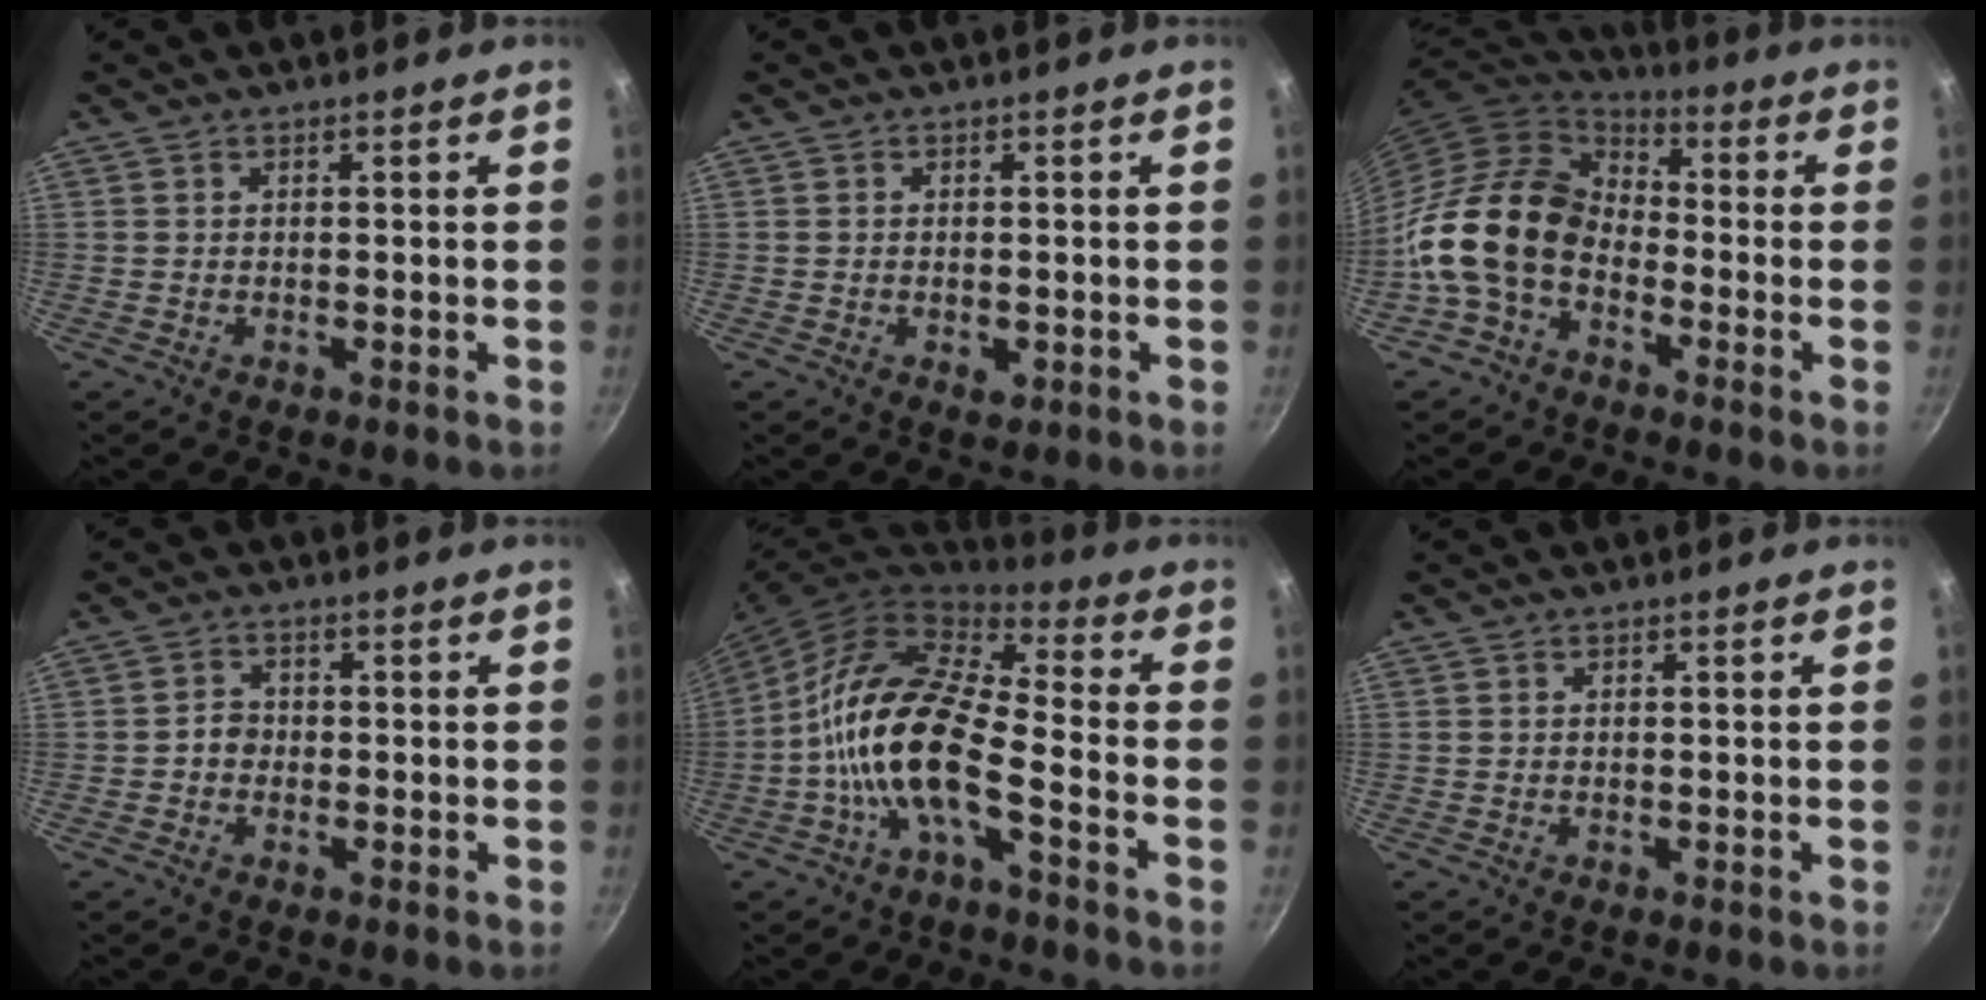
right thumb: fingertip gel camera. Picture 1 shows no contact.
{"total": 1.8, "force": [-0.5, 1.1, 1.4], "torque": [-0.022, -0.003, -0.007]}
{"total": 15.7, "force": [-4.4, 11.0, 10.4], "torque": [-0.167, 0.053, -0.110]}
{"total": 2.7, "force": [-0.7, 2.3, 1.2], "torque": [-0.006, 0.013, -0.014]}
{"total": 15.4, "force": [-4.9, 5.8, 13.4], "torque": [-0.251, 0.045, -0.111]}
{"total": 0.0}